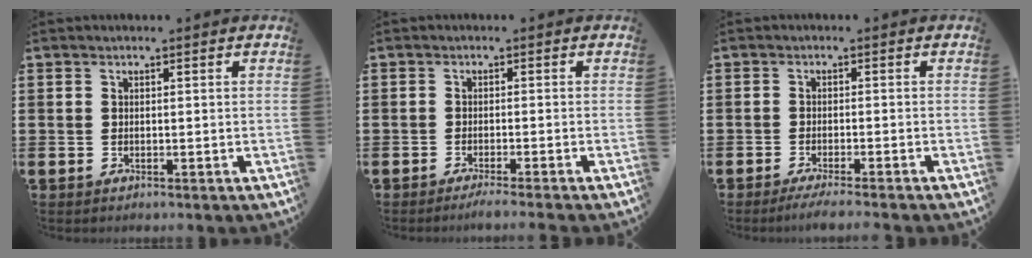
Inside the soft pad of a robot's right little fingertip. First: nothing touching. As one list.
[{"total": 1.3, "force": [-1.0, -0.2, 0.8], "torque": [-0.011, 0.000, -0.019]}, {"total": 1.8, "force": [-1.4, -0.1, 1.1], "torque": [-0.015, 0.002, -0.027]}]